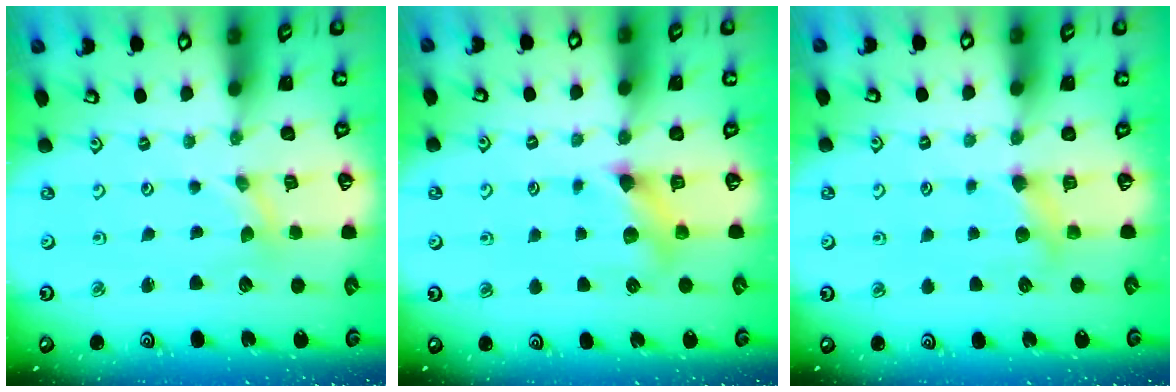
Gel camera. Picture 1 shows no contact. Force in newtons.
{"total": 6.9, "press": 6.8, "slide": 0.7}
{"total": 4.4, "press": 4.3, "slide": 0.8}